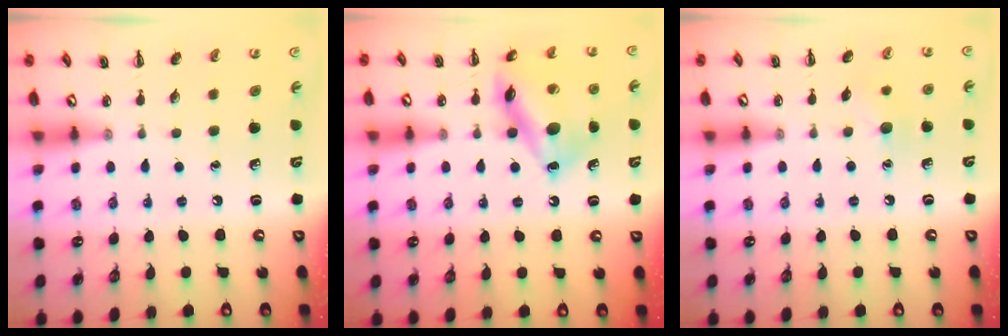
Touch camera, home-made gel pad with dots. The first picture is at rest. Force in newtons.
{"total": 16.7, "press": 16.6, "slide": 1.7}
{"total": 6.6, "press": 6.4, "slide": 1.5}